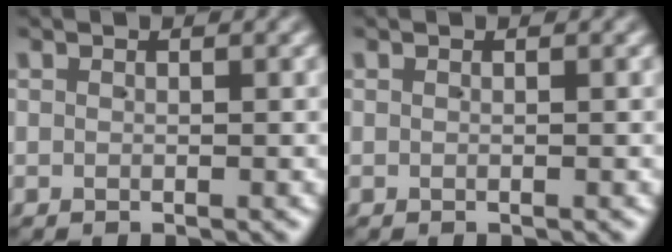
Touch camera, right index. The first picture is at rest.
{"total": 0.0}